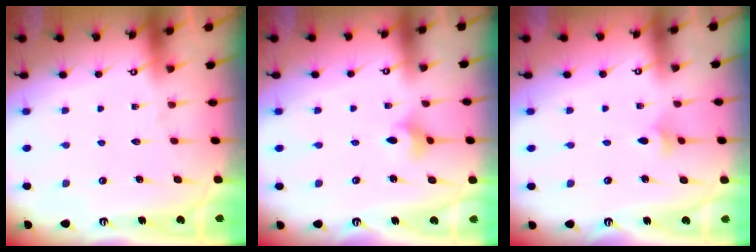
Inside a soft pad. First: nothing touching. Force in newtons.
{"total": 3.3, "press": 3.3, "slide": 0.2}
{"total": 3.0, "press": 2.9, "slide": 0.7}